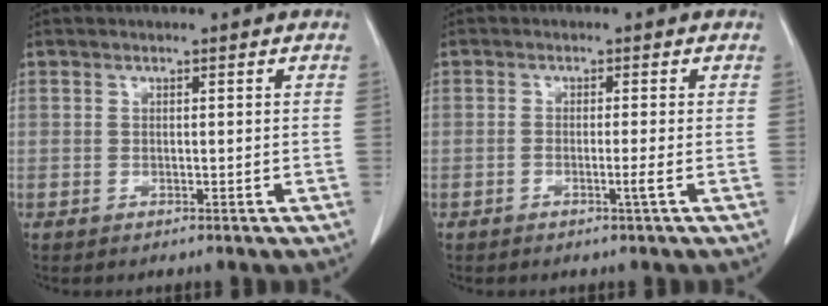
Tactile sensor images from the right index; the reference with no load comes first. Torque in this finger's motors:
{"motor_torque": [-0.28, 0.15, 0.01, -0.01]}